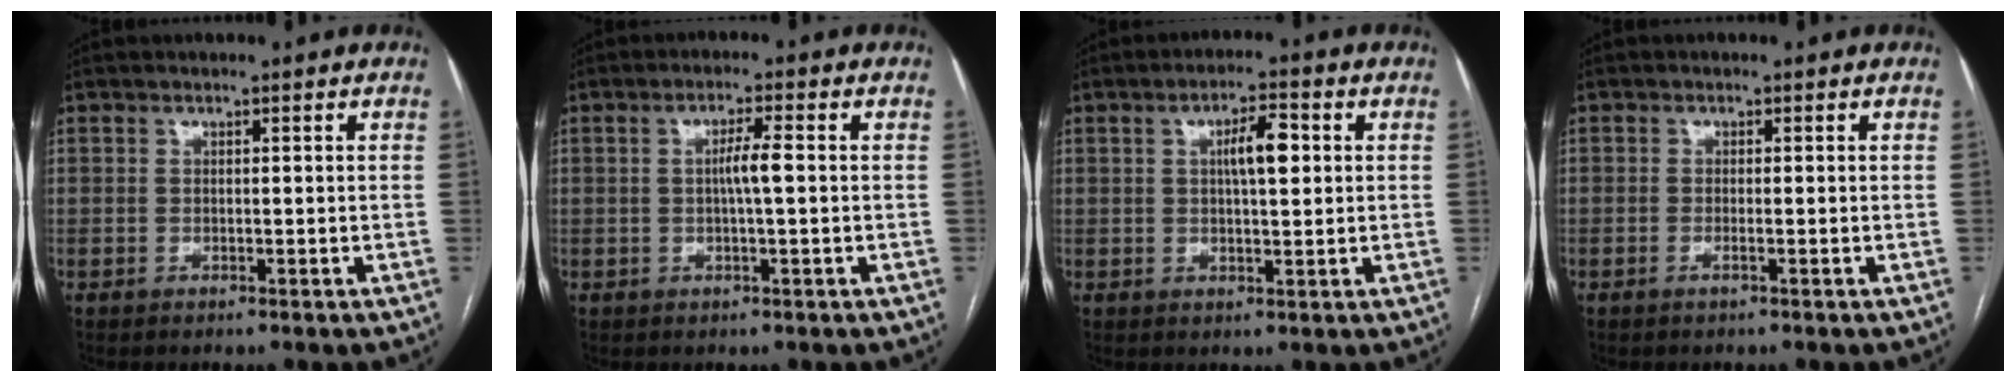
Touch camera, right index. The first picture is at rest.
{"total": 3.4, "force": [0.0, 0.0, 3.4], "torque": [-0.062, 0.001, 0.000]}
{"total": 5.4, "force": [1.1, 1.3, 5.1], "torque": [-0.089, 0.012, 0.020]}
{"total": 0.7, "force": [-0.4, -0.1, 0.7], "torque": [-0.013, 0.000, -0.007]}